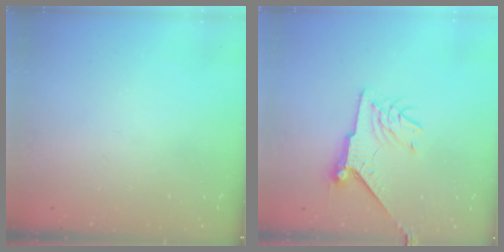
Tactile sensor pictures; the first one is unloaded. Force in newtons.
{"total": 8.3, "press": 8.2, "slide": 0.8}